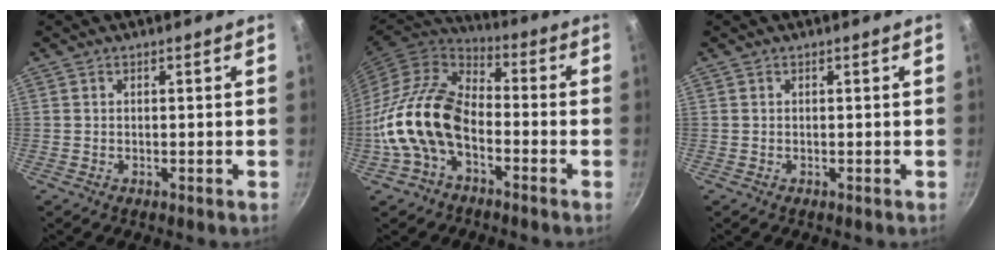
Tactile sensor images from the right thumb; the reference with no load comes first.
{"total": 16.5, "force": [-4.7, 10.3, 12.0], "torque": [-0.210, 0.046, -0.106]}
{"total": 0.0}